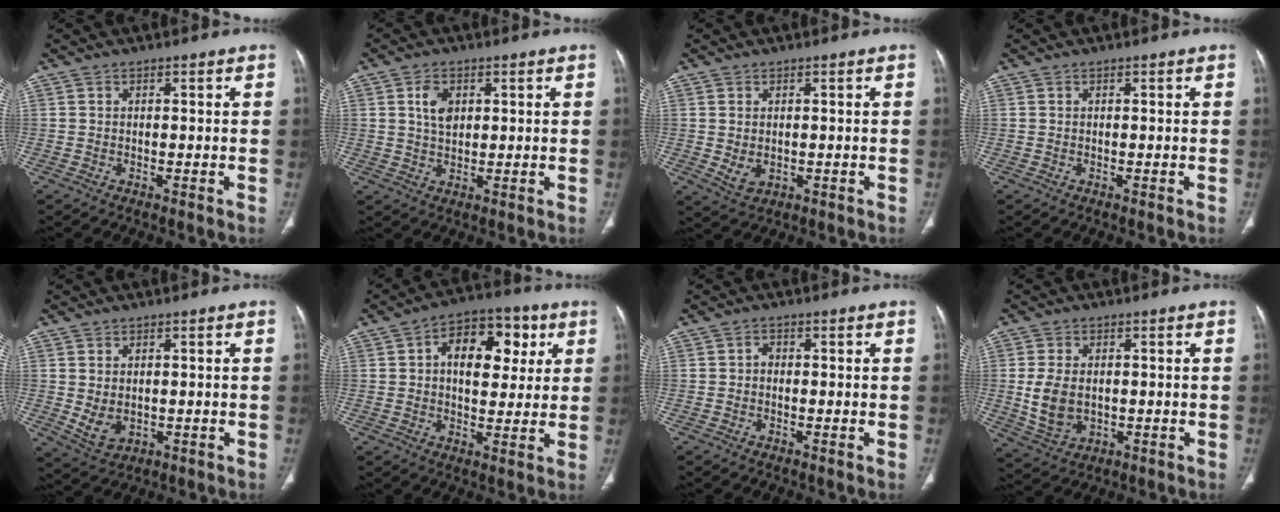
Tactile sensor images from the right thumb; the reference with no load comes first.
{"total": 4.6, "force": [1.4, 3.1, 3.1], "torque": [-0.041, -0.004, 0.026]}
{"total": 3.5, "force": [-0.1, 2.4, 2.5], "torque": [-0.044, -0.005, 0.009]}
{"total": 0.0}
{"total": 4.8, "force": [-0.1, 3.3, 3.4], "torque": [-0.059, -0.007, 0.016]}
{"total": 13.8, "force": [3.6, 8.8, 10.0], "torque": [-0.098, 0.013, 0.049]}
{"total": 1.1, "force": [-0.2, 0.8, 0.7], "torque": [-0.006, 0.004, -0.009]}
{"total": 8.1, "force": [-0.2, 5.5, 6.0], "torque": [-0.112, -0.004, 0.009]}